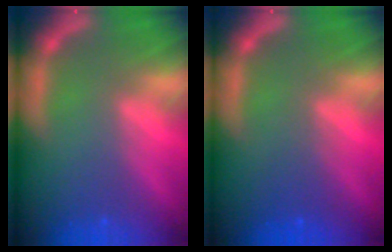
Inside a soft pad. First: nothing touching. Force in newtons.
{"total": 2.0}